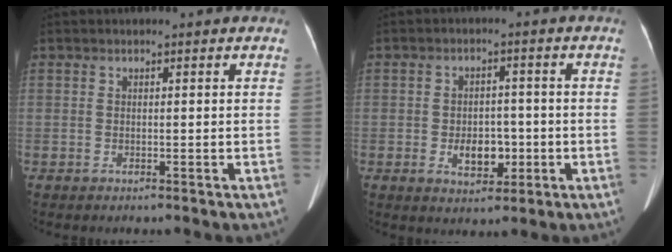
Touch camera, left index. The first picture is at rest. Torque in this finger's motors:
{"motor_torque": [0.01, 0.23, 0.00, -0.01]}